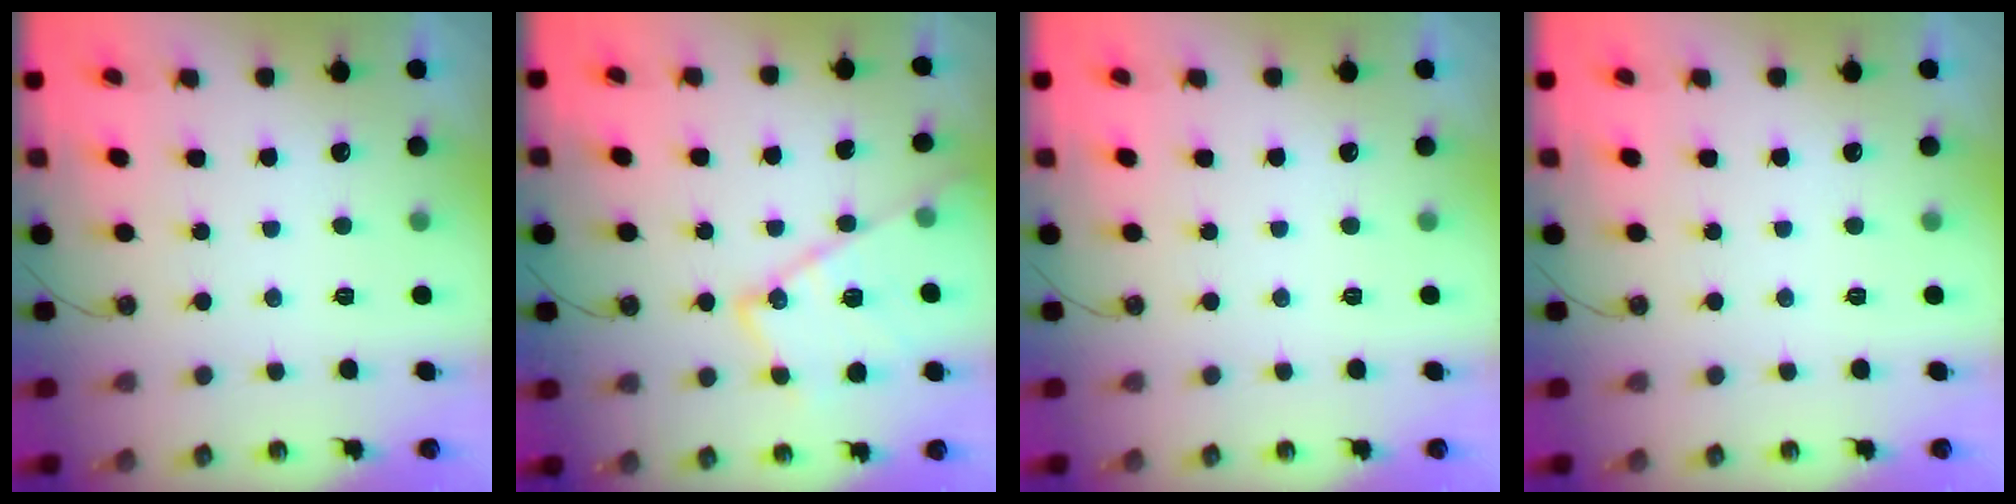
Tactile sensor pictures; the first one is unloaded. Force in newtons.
{"total": 15.5, "press": 15.5, "slide": 0.7}
{"total": 0.0}
{"total": 0.0}